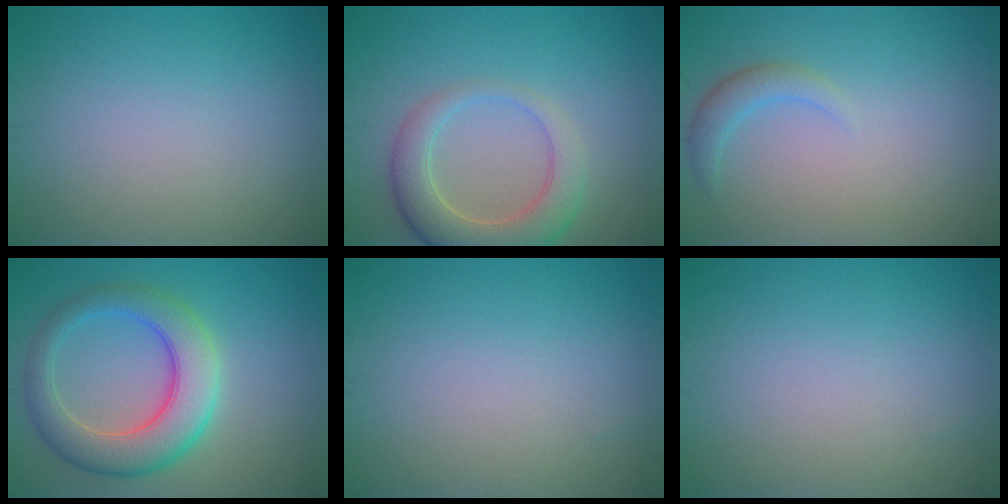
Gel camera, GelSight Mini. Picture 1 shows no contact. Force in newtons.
{"total": 5.4, "press": 5.3, "slide": 0.7}
{"total": 1.9, "press": 1.9, "slide": 0.2}
{"total": 7.1, "press": 7.1, "slide": 0.1}
{"total": 0.0}
{"total": 0.0}